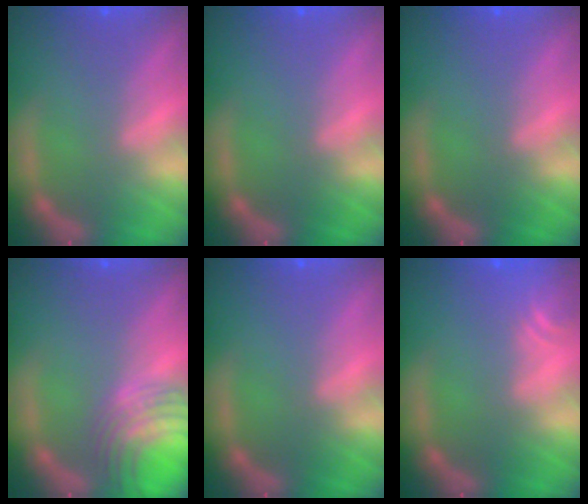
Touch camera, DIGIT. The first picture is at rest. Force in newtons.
{"total": 0.0}
{"total": 0.0}
{"total": 7.5}
{"total": 0.0}
{"total": 3.0}